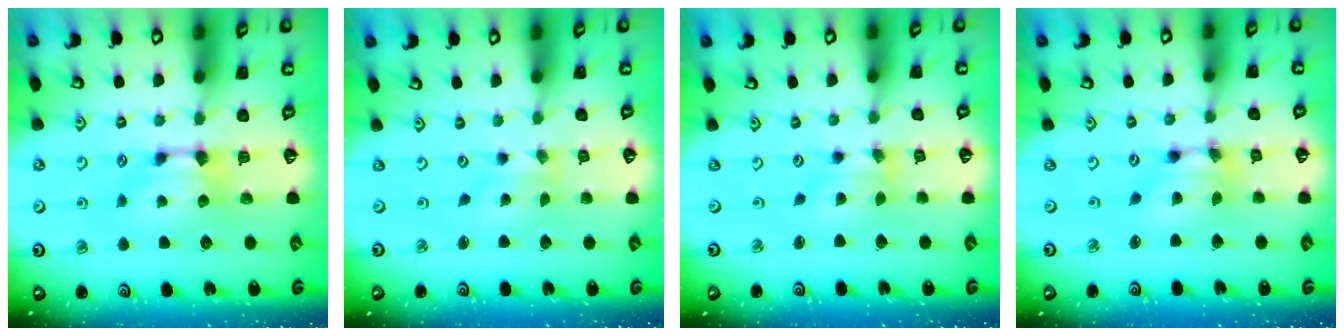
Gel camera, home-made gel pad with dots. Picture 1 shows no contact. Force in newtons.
{"total": 2.6, "press": 2.4, "slide": 1.0}
{"total": 2.0, "press": 1.3, "slide": 1.5}
{"total": 5.8, "press": 5.4, "slide": 2.1}